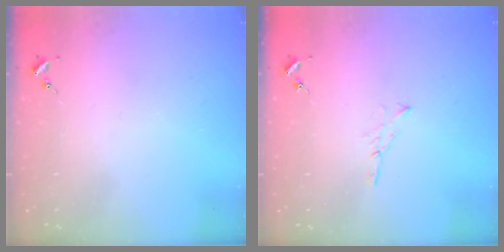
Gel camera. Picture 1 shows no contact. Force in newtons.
{"total": 2.6, "press": 2.6, "slide": 0.3}